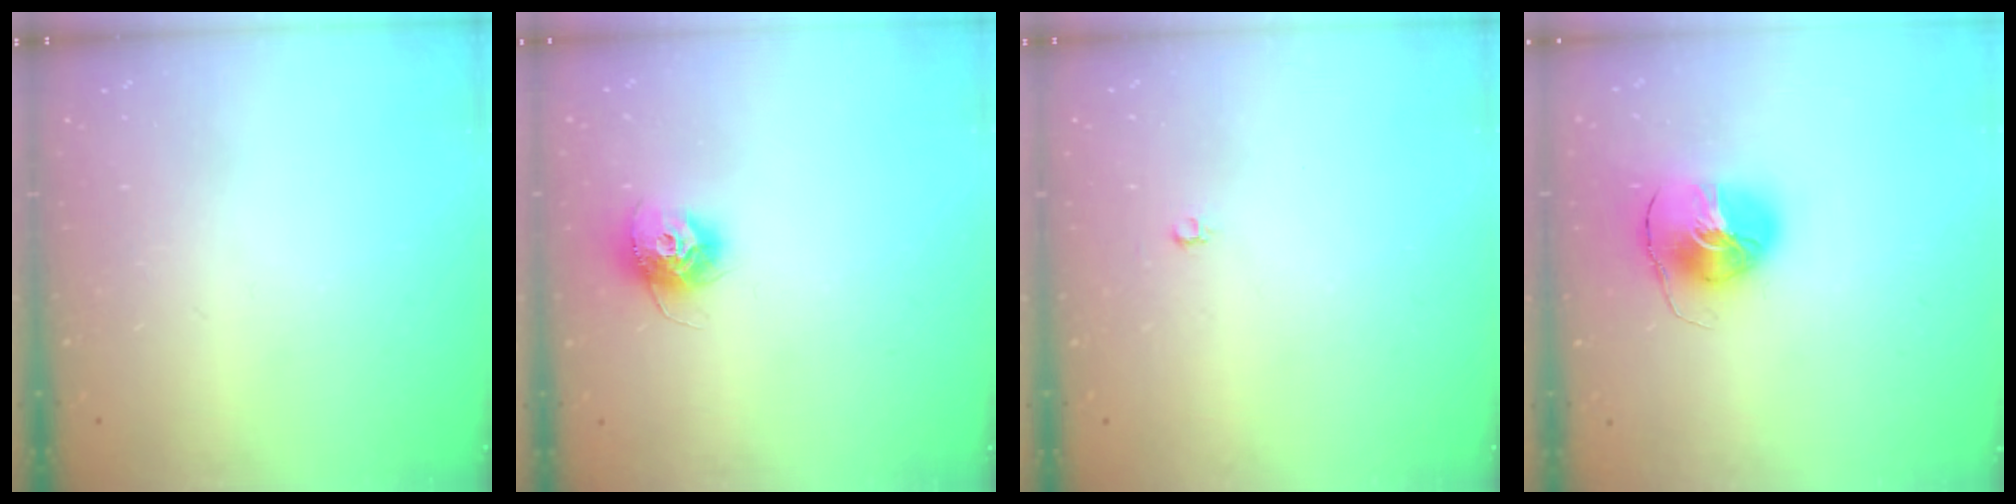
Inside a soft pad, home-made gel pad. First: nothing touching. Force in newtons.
{"total": 11.0, "press": 11.0, "slide": 0.8}
{"total": 2.2, "press": 2.2, "slide": 0.2}
{"total": 8.7, "press": 8.7, "slide": 1.1}